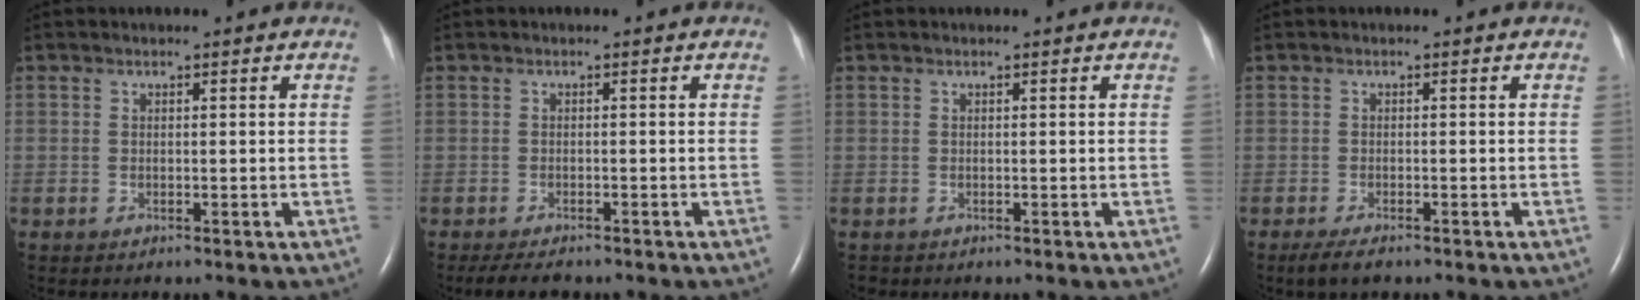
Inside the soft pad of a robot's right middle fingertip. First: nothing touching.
{"total": 3.8, "force": [-3.1, 1.2, 1.8], "torque": [-0.033, -0.009, -0.045]}
{"total": 0.0}
{"total": 2.6, "force": [-1.9, 0.7, 1.6], "torque": [-0.039, -0.007, -0.033]}